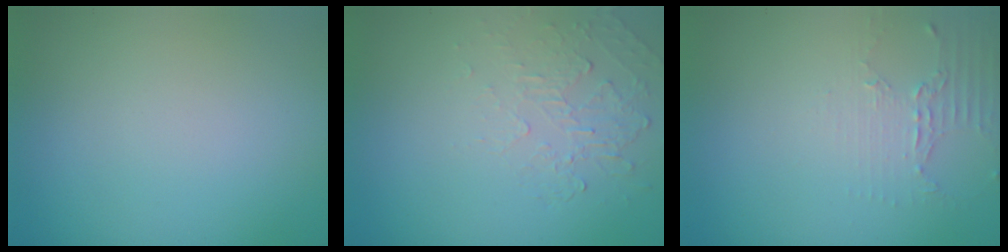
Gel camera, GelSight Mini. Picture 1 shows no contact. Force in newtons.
{"total": 2.1, "press": 0.7, "slide": 2.0}
{"total": 2.0, "press": 1.5, "slide": 1.4}